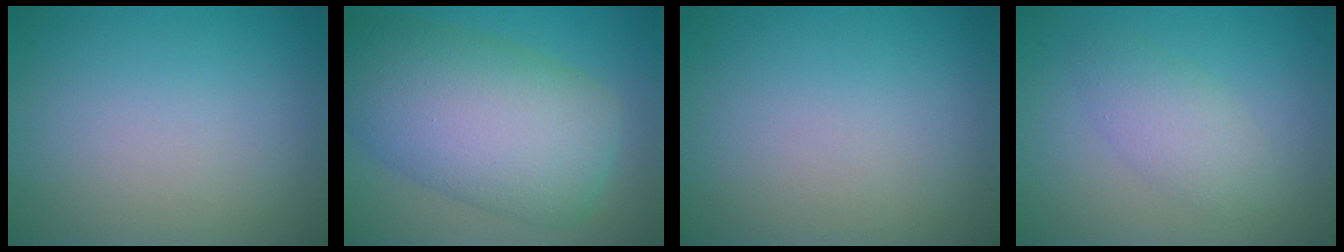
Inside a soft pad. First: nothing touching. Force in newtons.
{"total": 11.5, "press": 11.5, "slide": 0.2}
{"total": 0.0}
{"total": 2.7, "press": 2.7, "slide": 0.1}